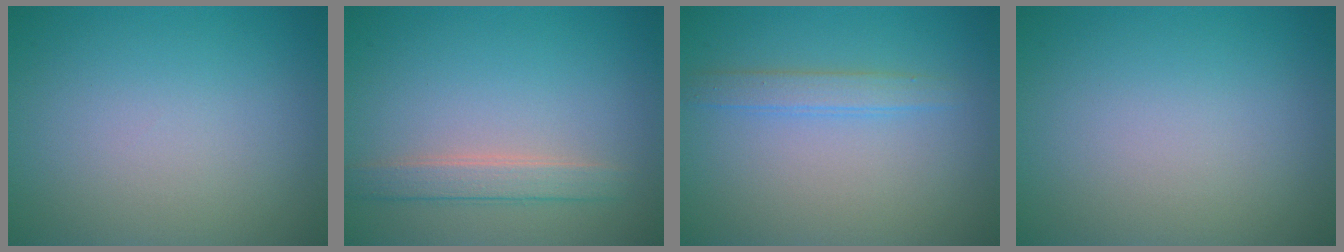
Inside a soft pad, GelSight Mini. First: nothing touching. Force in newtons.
{"total": 2.3, "press": 2.3, "slide": 0.3}
{"total": 1.8, "press": 1.8, "slide": 0.1}
{"total": 0.0}